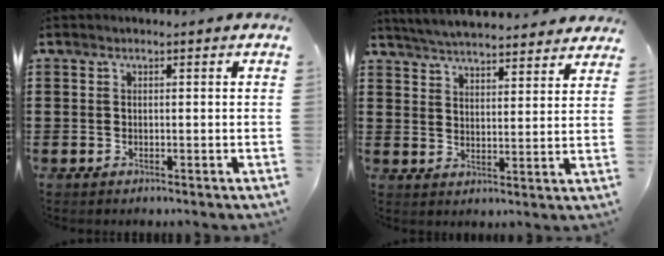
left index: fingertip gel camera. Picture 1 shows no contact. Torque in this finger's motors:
{"motor_torque": [2.14, 0.00, 0.13, -0.10]}